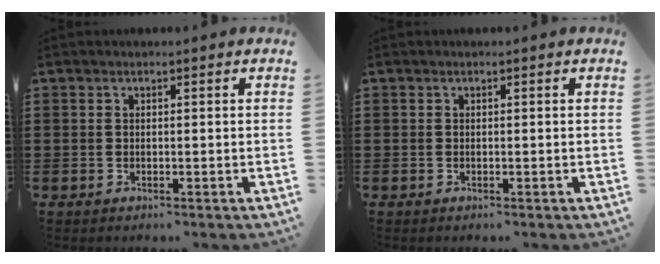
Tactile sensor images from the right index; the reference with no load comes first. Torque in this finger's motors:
{"motor_torque": [0.00, 2.14, 0.00, 0.00]}